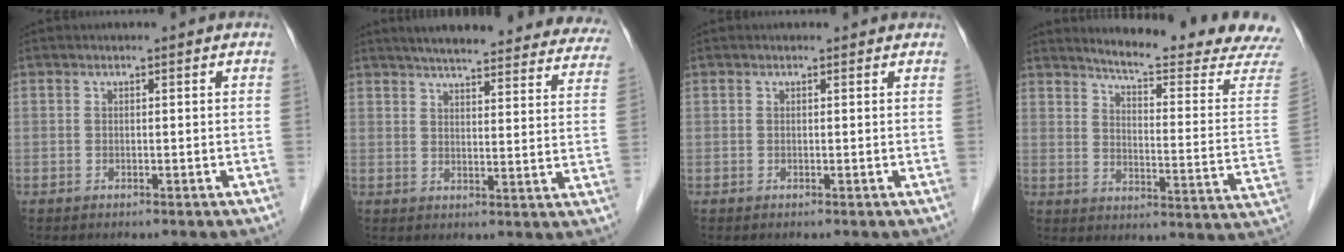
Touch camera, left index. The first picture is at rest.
{"total": 28.8, "force": [26.0, 4.6, 11.6], "torque": [-0.162, -0.040, 0.300]}
{"total": 1.1, "force": [1.0, 0.2, 0.3], "torque": [-0.013, 0.004, 0.007]}
{"total": 18.5, "force": [17.5, -1.3, 6.0], "torque": [-0.094, -0.117, 0.208]}